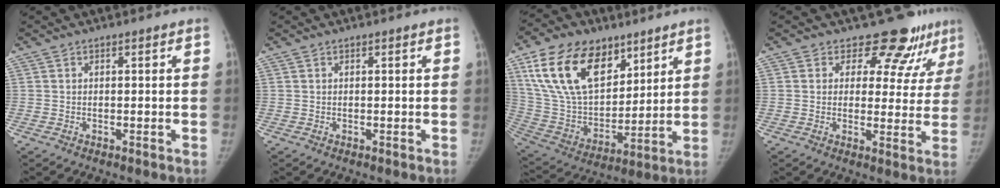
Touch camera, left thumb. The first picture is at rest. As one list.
[{"total": 0.0}, {"total": 22.5, "force": [12.1, 13.2, 13.7], "torque": [-0.229, -0.037, 0.228]}, {"total": 9.9, "force": [8.2, 5.0, 2.4], "torque": [0.018, -0.053, 0.087]}]